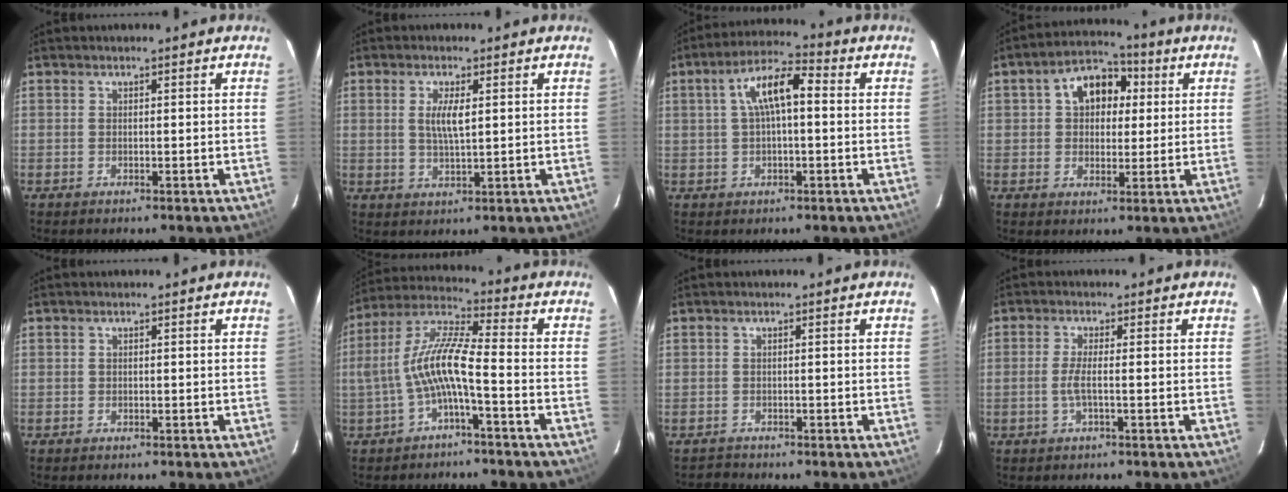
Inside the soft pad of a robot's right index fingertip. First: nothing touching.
{"total": 4.4, "force": [1.0, 1.2, 4.1], "torque": [-0.080, -0.002, 0.020]}
{"total": 8.7, "force": [1.2, 3.1, 8.0], "torque": [-0.150, 0.025, 0.018]}
{"total": 9.5, "force": [2.4, 6.8, 6.1], "torque": [-0.103, 0.036, 0.039]}
{"total": 0.0}
{"total": 10.0, "force": [-2.7, 1.4, 9.6], "torque": [-0.208, 0.017, -0.050]}
{"total": 1.6, "force": [-1.2, 0.8, -0.5], "torque": [0.006, 0.009, -0.021]}
{"total": 3.0, "force": [-0.8, -0.2, 2.9], "torque": [-0.059, -0.002, -0.018]}